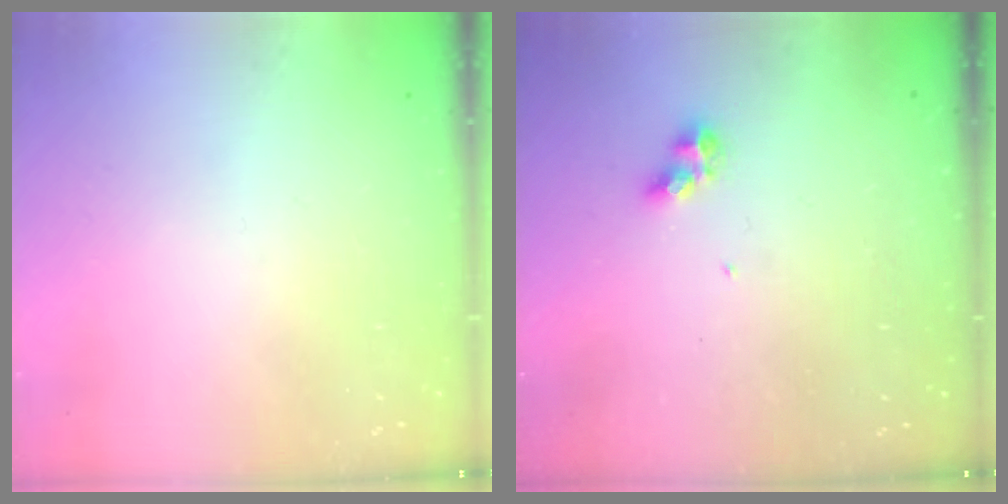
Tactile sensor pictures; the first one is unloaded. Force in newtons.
{"total": 4.7, "press": 4.7, "slide": 0.3}